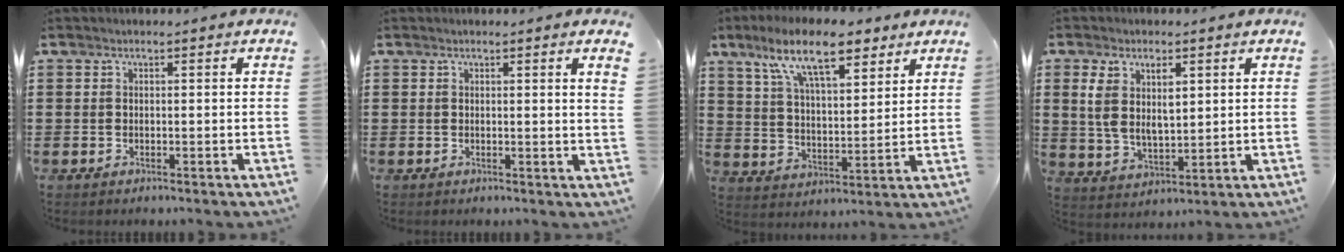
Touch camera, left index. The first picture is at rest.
{"total": 1.3, "force": [0.7, -0.3, 1.1], "torque": [-0.022, -0.004, 0.013]}
{"total": 12.8, "force": [8.8, 4.1, 8.3], "torque": [-0.164, -0.013, 0.156]}
{"total": 6.5, "force": [2.3, 3.2, 5.2], "torque": [-0.110, 0.003, 0.037]}